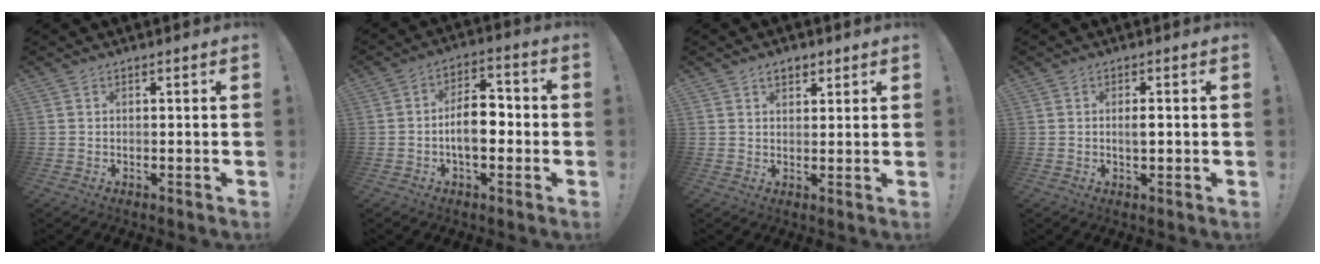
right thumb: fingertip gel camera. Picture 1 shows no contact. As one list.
[{"total": 9.8, "force": [-1.7, 5.6, 7.8], "torque": [-0.127, 0.016, -0.032]}, {"total": 3.7, "force": [2.2, 2.4, 1.7], "torque": [-0.023, -0.005, 0.038]}, {"total": 2.3, "force": [-0.2, 1.0, 2.1], "torque": [-0.036, 0.002, -0.005]}]